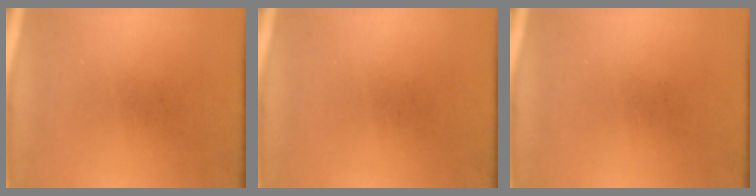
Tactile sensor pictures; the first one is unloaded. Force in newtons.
{"total": 0.0}
{"total": 0.0}